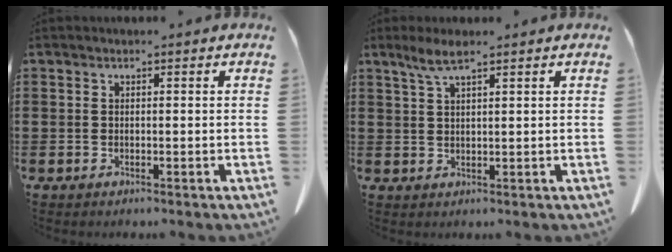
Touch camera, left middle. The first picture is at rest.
{"total": 3.3, "force": [2.3, 0.5, 2.4], "torque": [-0.052, 0.003, 0.040]}